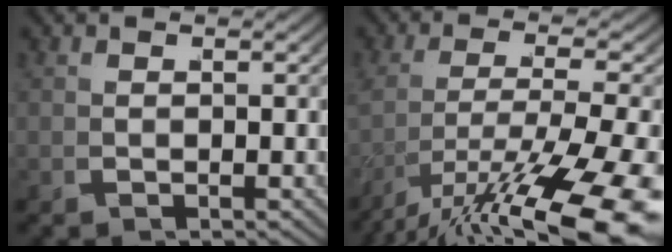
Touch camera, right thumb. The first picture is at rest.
{"total": 10.9, "force": [-3.5, 4.5, 9.3], "torque": [-0.173, -0.043, -0.027]}